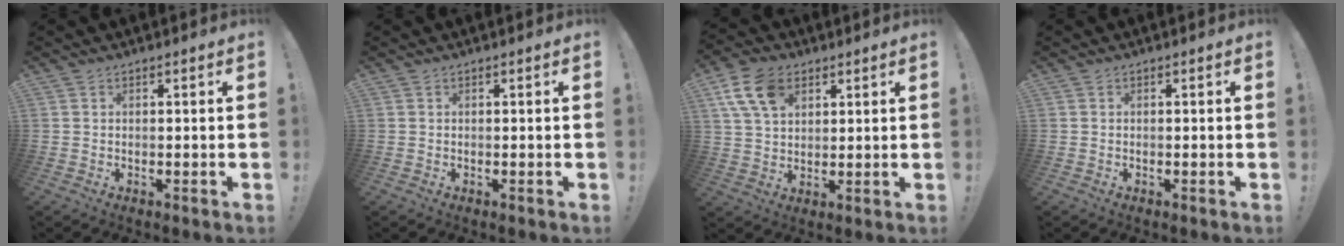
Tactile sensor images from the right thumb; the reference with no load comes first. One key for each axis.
{"total": 0.0}
{"total": 12.0, "fx": 5.6, "fy": 7.9, "fz": 7.1, "tx": -0.132, "ty": -0.006, "tz": 0.110}
{"total": 0.0}